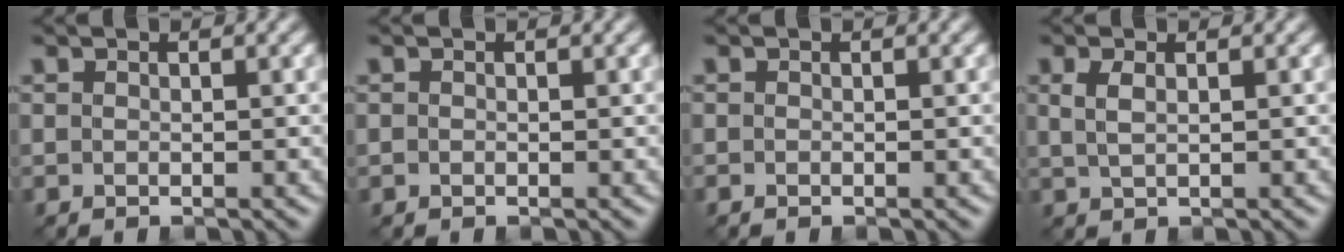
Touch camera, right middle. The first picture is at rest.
{"total": 0.0}
{"total": 0.0}
{"total": 1.5, "force": [0.6, 0.5, 1.3], "torque": [-0.036, 0.003, 0.015]}